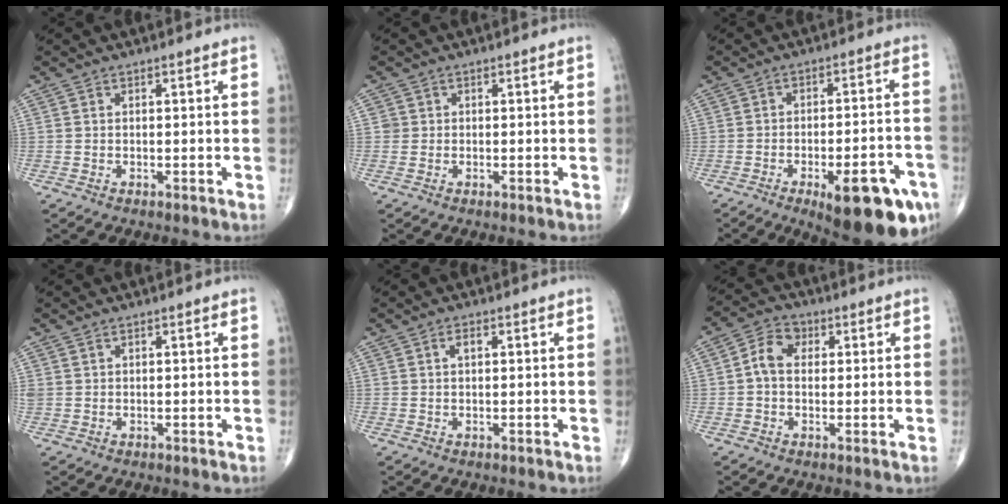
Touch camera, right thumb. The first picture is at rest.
{"total": 1.0, "force": [0.1, 1.0, 0.0], "torque": [0.007, 0.003, 0.000]}
{"total": 17.1, "force": [-8.6, 5.8, 13.6], "torque": [-0.129, 0.037, -0.107]}
{"total": 1.0, "force": [0.6, 0.7, 0.4], "torque": [-0.005, 0.002, 0.013]}
{"total": 1.7, "force": [0.6, 0.8, 1.4], "torque": [-0.026, 0.002, 0.010]}
{"total": 5.6, "force": [0.4, 4.2, 3.7], "torque": [-0.059, 0.016, -0.002]}